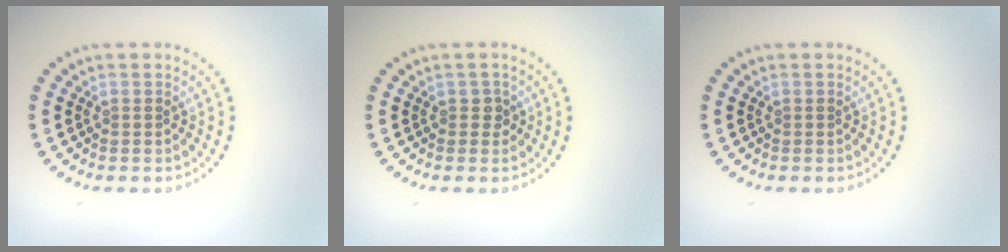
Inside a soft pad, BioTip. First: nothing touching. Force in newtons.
{"total": 0.9, "press": 0.8, "slide": 0.4}
{"total": 0.0}